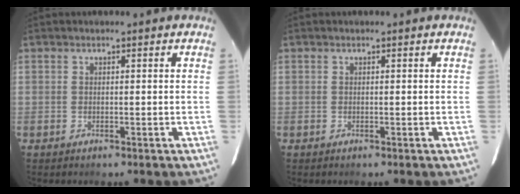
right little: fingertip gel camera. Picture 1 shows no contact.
{"total": 0.0}